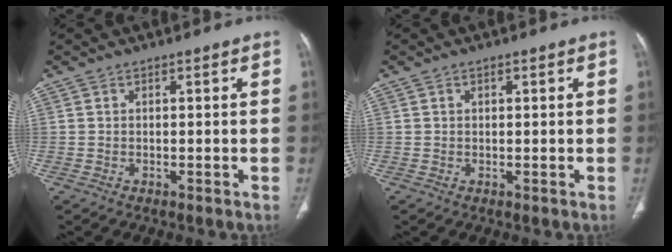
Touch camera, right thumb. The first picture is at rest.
{"total": 0.7, "force": [0.3, 0.4, 0.4], "torque": [-0.003, 0.001, 0.005]}